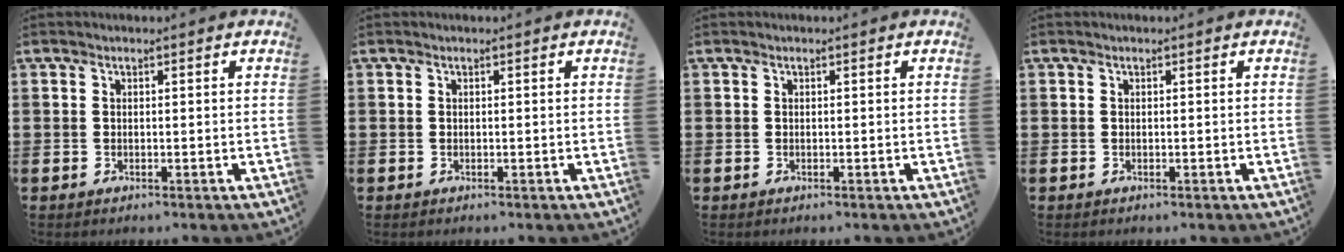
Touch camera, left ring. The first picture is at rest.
{"total": 0.0}
{"total": 0.0}
{"total": 0.0}